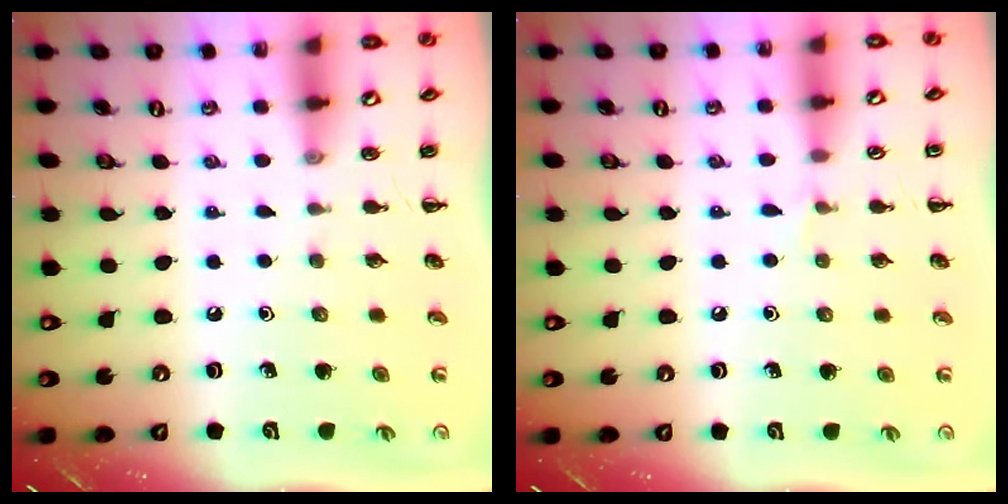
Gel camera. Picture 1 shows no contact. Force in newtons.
{"total": 3.4, "press": 3.2, "slide": 1.3}